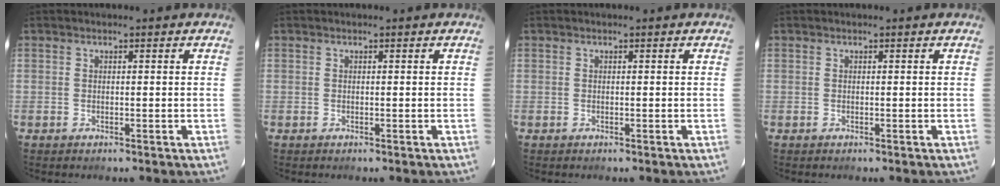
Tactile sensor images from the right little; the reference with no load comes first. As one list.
[{"total": 0.0}, {"total": 0.0}, {"total": 0.0}]